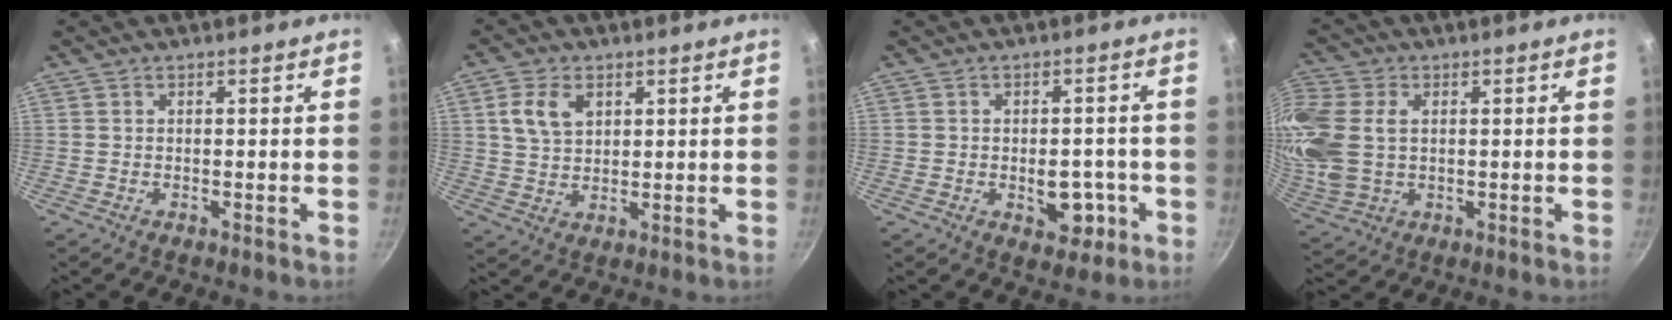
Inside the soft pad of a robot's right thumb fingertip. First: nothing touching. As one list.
[{"total": 6.7, "force": [2.5, 4.4, 4.4], "torque": [-0.074, -0.007, 0.051]}, {"total": 6.3, "force": [-1.9, 4.1, 4.4], "torque": [-0.028, 0.016, -0.018]}, {"total": 17.7, "force": [1.9, 12.5, 12.4], "torque": [-0.336, 0.008, 0.048]}]